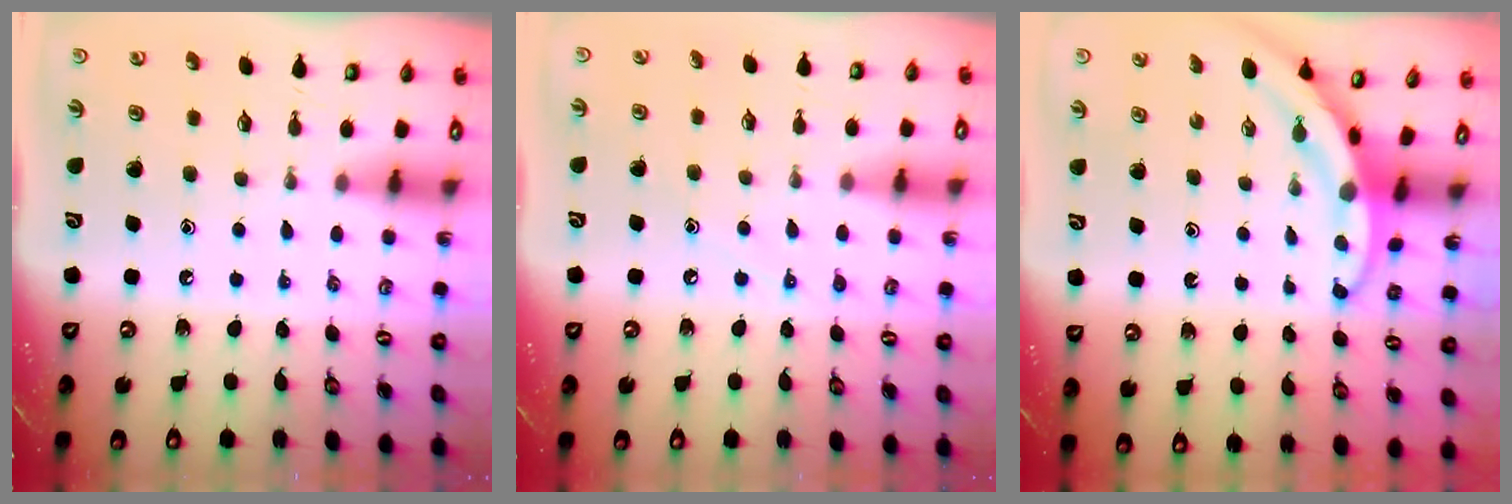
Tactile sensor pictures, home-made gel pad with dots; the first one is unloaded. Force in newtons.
{"total": 5.8, "press": 5.8, "slide": 0.8}
{"total": 3.3, "press": 3.3, "slide": 0.2}